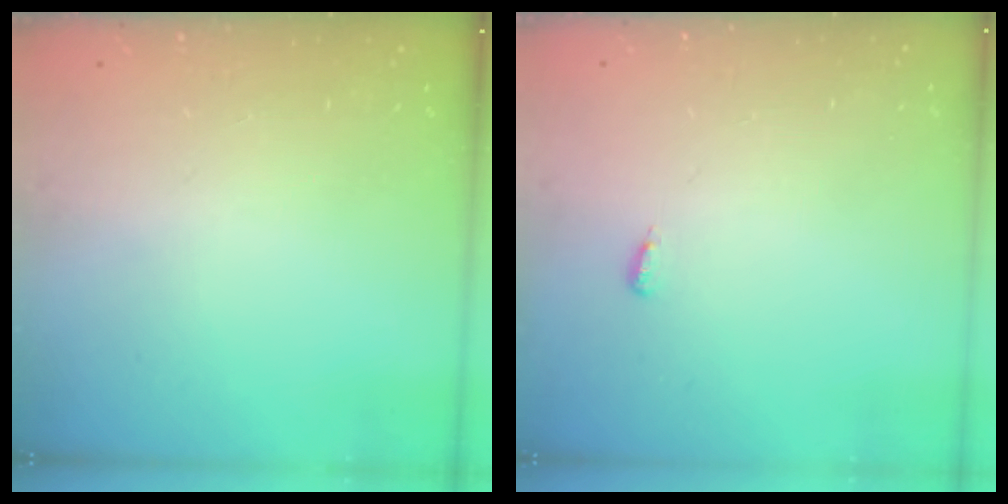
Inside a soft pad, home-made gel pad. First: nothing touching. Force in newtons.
{"total": 3.6, "press": 2.7, "slide": 2.5}